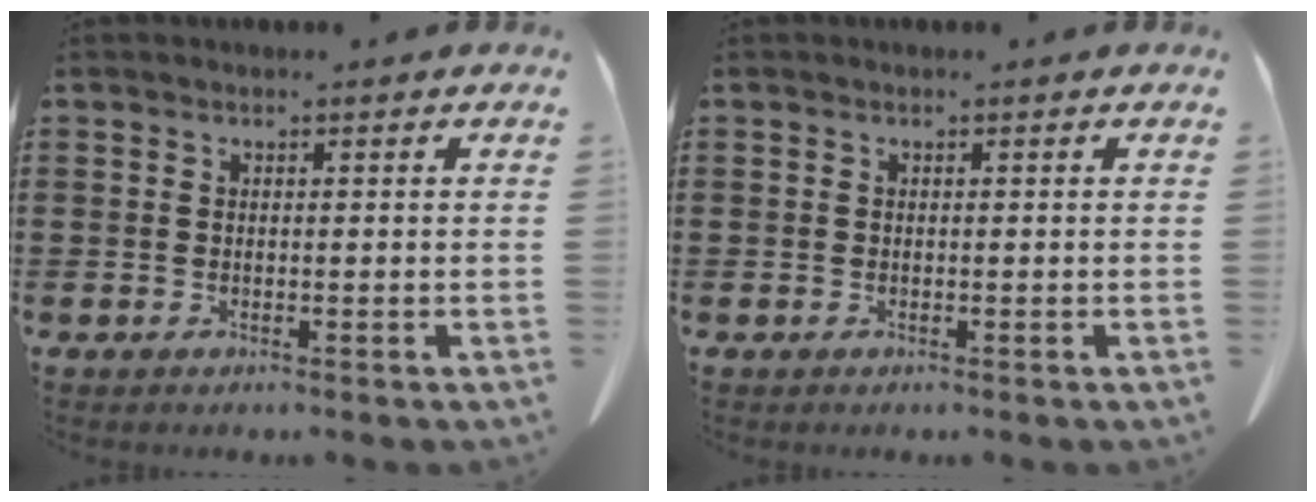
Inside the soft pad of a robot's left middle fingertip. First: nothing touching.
{"total": 0.0}